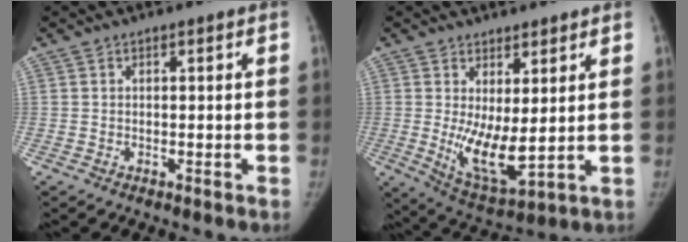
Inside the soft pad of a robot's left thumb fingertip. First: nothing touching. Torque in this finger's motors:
{"motor_torque": [0.23, 0.26, -0.02, -0.04, 0.14]}